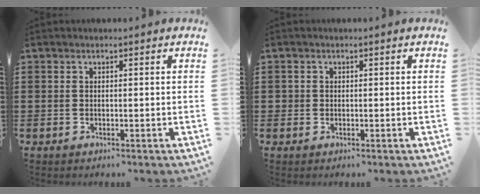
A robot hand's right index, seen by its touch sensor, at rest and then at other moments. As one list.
[{"total": 0.8, "force": [0.1, 0.8, 0.1], "torque": [-0.003, 0.006, 0.001]}]